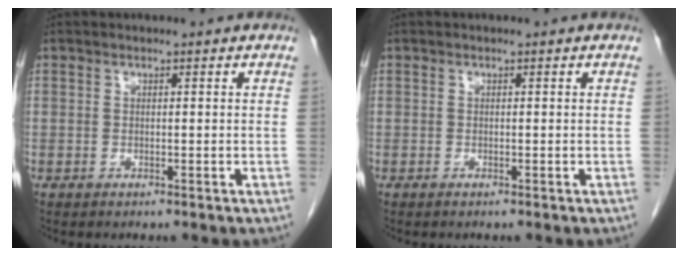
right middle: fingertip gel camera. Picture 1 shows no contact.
{"total": 0.0}